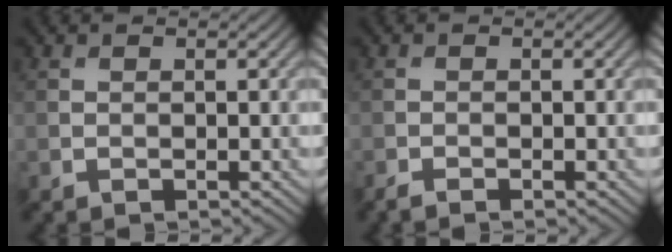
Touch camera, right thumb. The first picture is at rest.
{"total": 1.1, "force": [-1.0, 0.1, 0.5], "torque": [-0.011, -0.004, -0.023]}